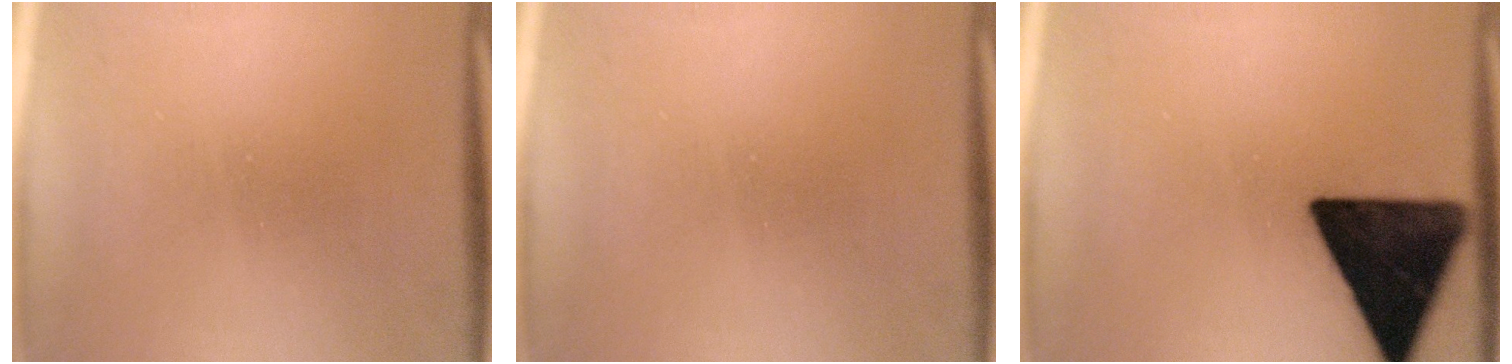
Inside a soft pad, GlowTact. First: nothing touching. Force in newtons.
{"total": 0.0}
{"total": 15.8}